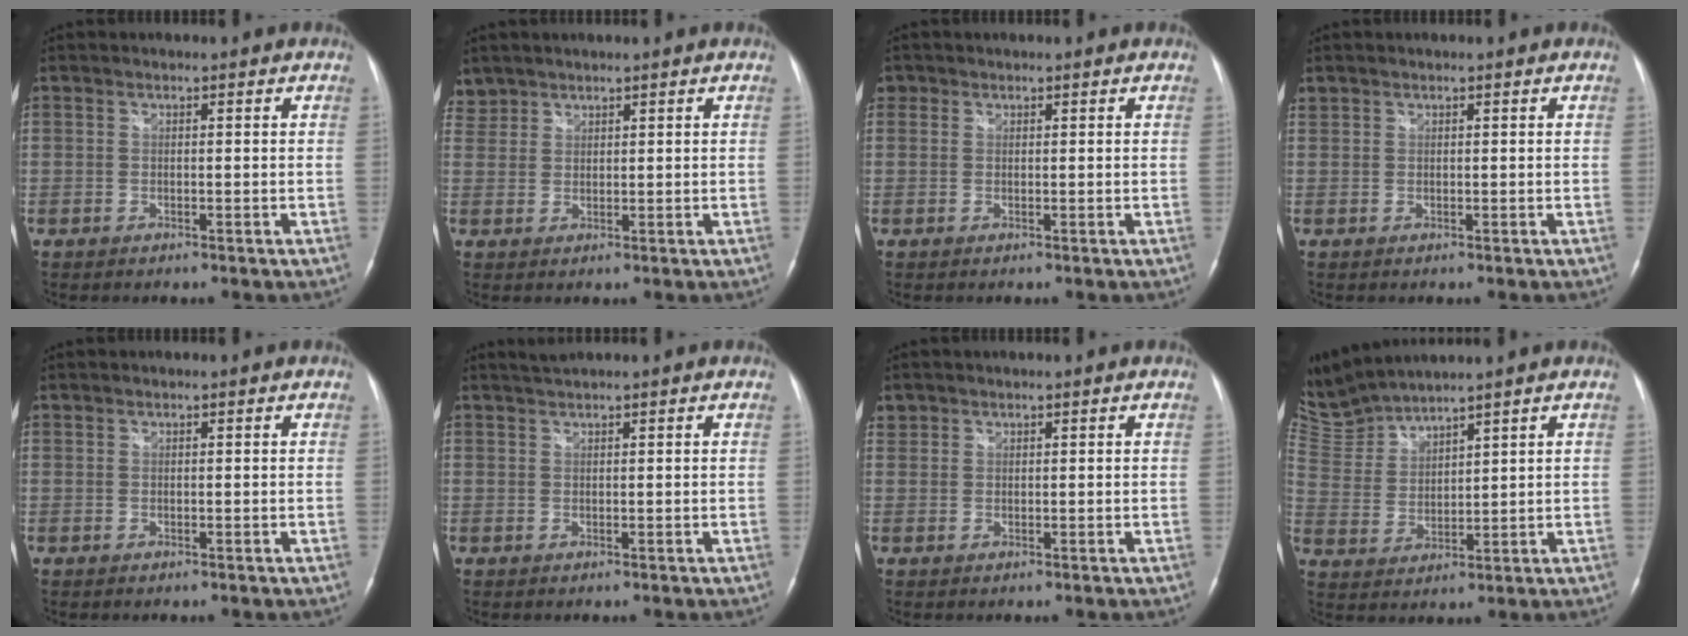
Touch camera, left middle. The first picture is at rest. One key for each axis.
{"total": 3.0, "fx": 2.5, "fy": 1.5, "fz": -0.4, "tx": 0.013, "ty": 0.009, "tz": 0.050}
{"total": 1.5, "fx": 0.7, "fy": 1.3, "fz": 0.2, "tx": 0.007, "ty": 0.007, "tz": 0.009}
{"total": 0.9, "fx": 0.7, "fy": 0.6, "fz": 0.0, "tx": 0.000, "ty": 0.014, "tz": 0.013}
{"total": 0.0}
{"total": 1.3, "fx": 1.2, "fy": -0.4, "fz": 0.3, "tx": -0.007, "ty": 0.010, "tz": 0.029}
{"total": 1.4, "fx": 1.0, "fy": 1.0, "fz": -0.1, "tx": 0.007, "ty": 0.010, "tz": 0.017}
{"total": 8.0, "fx": 7.9, "fy": -0.7, "fz": 0.8, "tx": -0.048, "ty": 0.012, "tz": 0.179}